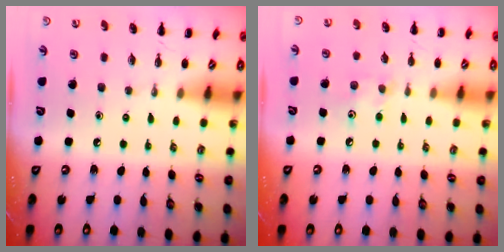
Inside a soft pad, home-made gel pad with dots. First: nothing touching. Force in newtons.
{"total": 6.4, "press": 6.2, "slide": 1.6}